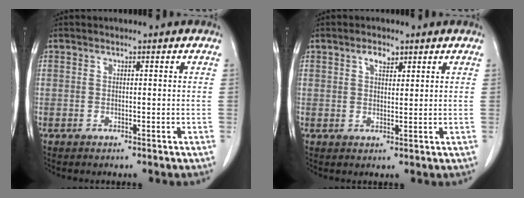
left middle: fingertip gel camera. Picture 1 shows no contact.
{"total": 2.4, "force": [1.5, 1.1, 1.5], "torque": [-0.028, 0.002, 0.026]}